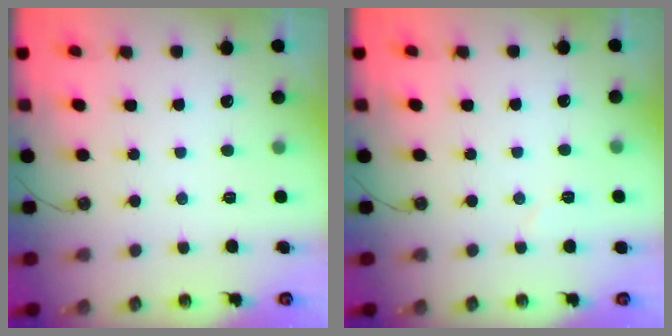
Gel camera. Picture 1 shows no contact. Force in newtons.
{"total": 3.7, "press": 3.4, "slide": 1.4}